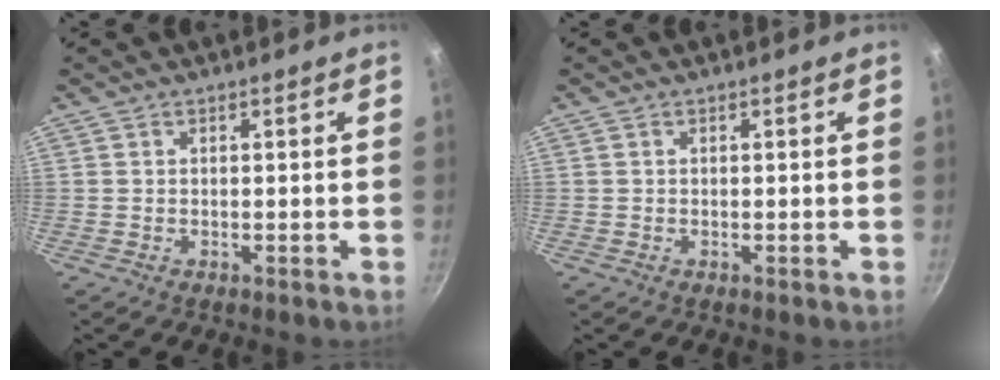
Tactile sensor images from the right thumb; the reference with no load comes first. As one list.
[{"total": 0.0}]